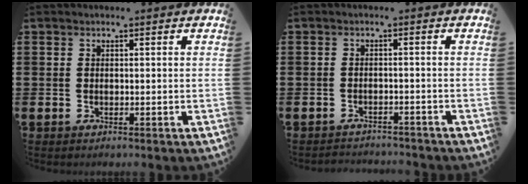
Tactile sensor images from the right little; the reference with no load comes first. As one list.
[{"total": 1.6, "force": [-1.6, 0.0, -0.2], "torque": [-0.001, 0.004, -0.036]}]